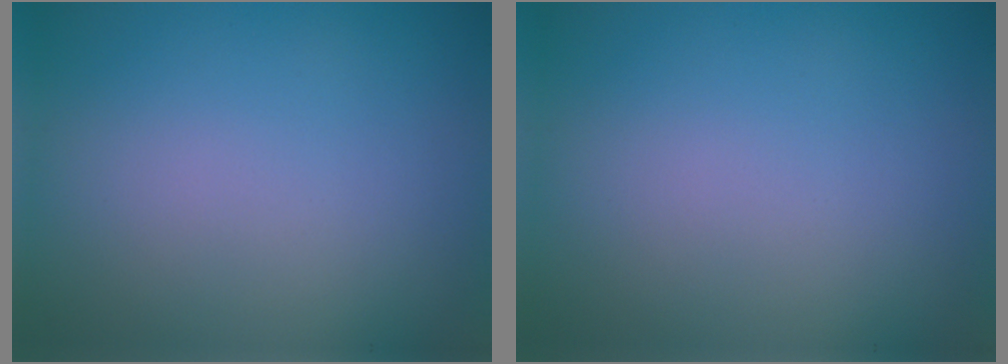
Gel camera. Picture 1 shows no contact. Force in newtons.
{"total": 0.0}